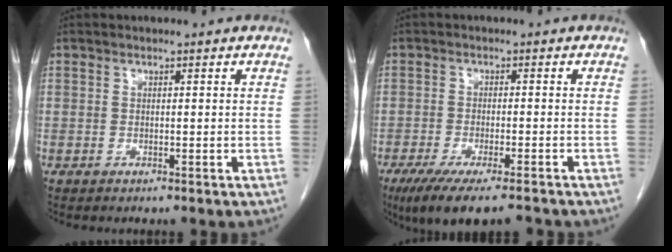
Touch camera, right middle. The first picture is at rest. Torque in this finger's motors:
{"motor_torque": [0.16, -0.14, 0.12, 0.08]}